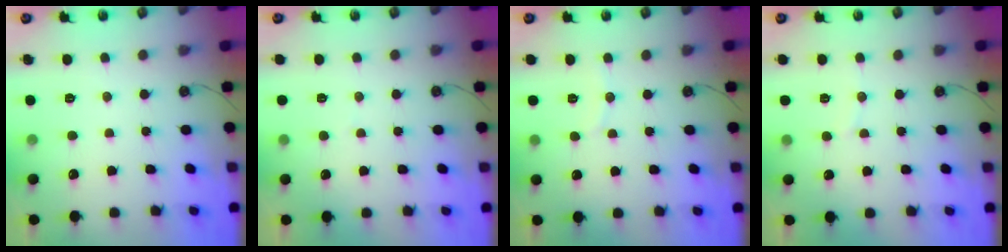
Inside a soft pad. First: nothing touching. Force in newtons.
{"total": 3.5, "press": 3.5, "slide": 0.4}
{"total": 3.6, "press": 3.5, "slide": 0.4}
{"total": 2.5, "press": 2.5, "slide": 0.2}